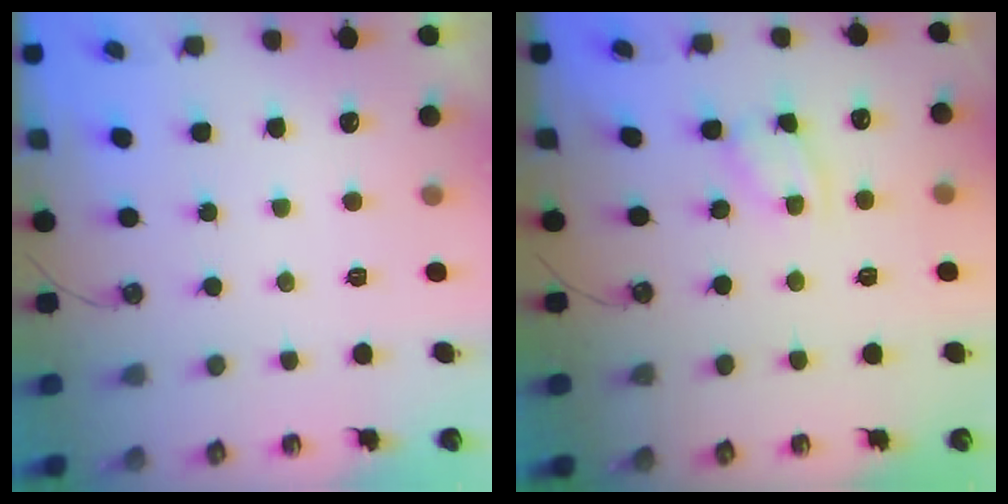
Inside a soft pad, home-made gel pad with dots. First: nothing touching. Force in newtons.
{"total": 2.9, "press": 2.9, "slide": 0.4}